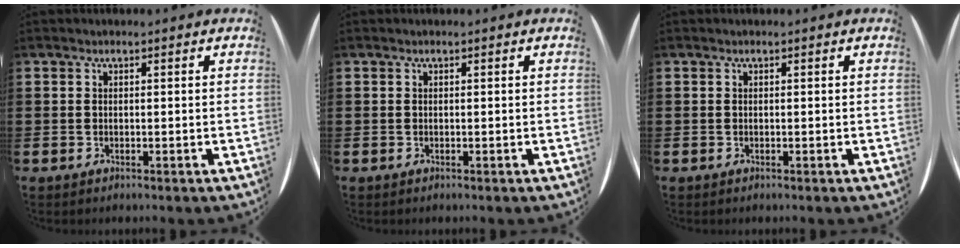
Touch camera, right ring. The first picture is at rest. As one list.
[{"total": 0.0}, {"total": 0.0}]